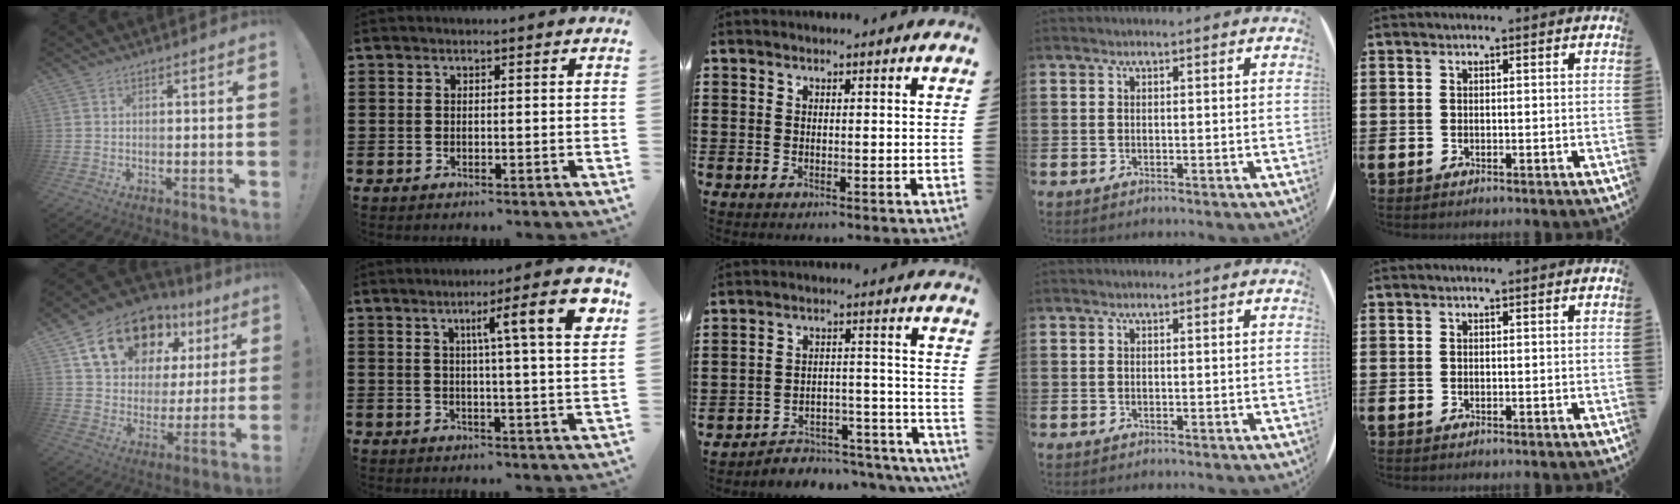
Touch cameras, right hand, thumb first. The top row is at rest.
{"thumb": {"total": 18.3, "force": [10.7, 11.8, 8.9], "torque": [-0.137, -0.052, 0.206]}, "index": {"total": 10.2, "force": [4.0, 0.6, 9.3], "torque": [-0.154, -0.003, 0.055]}, "middle": {"total": 4.1, "force": [-4.0, 1.0, 0.4], "torque": [-0.013, 0.010, -0.086]}}